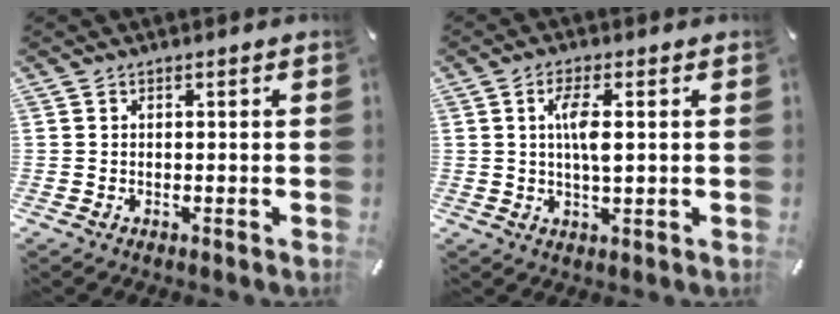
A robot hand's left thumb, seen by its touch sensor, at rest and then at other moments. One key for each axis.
{"total": 5.8, "fx": 1.0, "fy": 1.6, "fz": 5.5, "tx": -0.116, "ty": 0.000, "tz": 0.012}